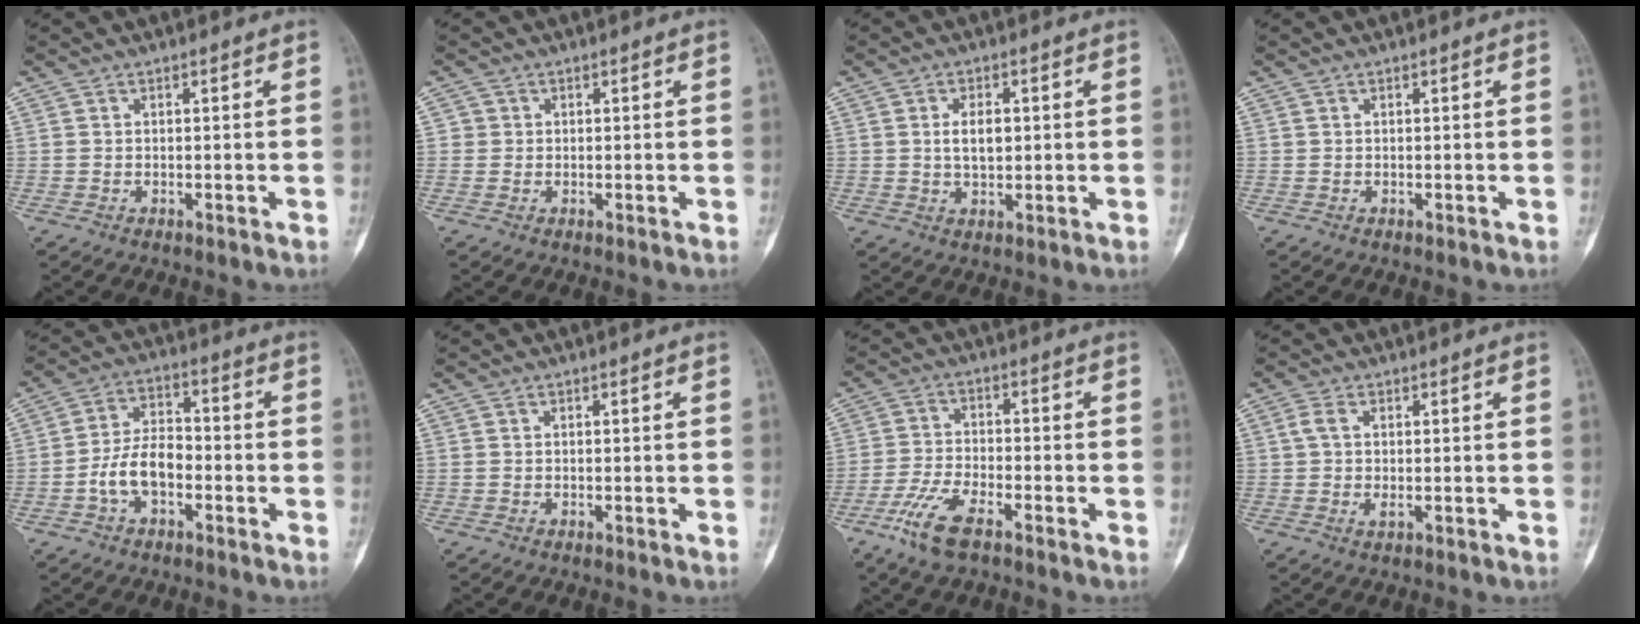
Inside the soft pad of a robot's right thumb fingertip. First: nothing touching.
{"total": 1.2, "force": [0.1, 1.2, 0.0], "torque": [0.010, 0.005, 0.000]}
{"total": 4.6, "force": [0.6, 2.6, 3.8], "torque": [-0.060, -0.003, 0.011]}
{"total": 0.0}
{"total": 8.4, "force": [-2.8, 5.0, 6.2], "torque": [-0.107, 0.033, -0.059]}
{"total": 0.0}
{"total": 8.0, "force": [-5.1, 2.8, 5.6], "torque": [-0.130, 0.013, -0.100]}
{"total": 3.0, "force": [0.3, 1.4, 2.6], "torque": [-0.064, 0.004, 0.005]}